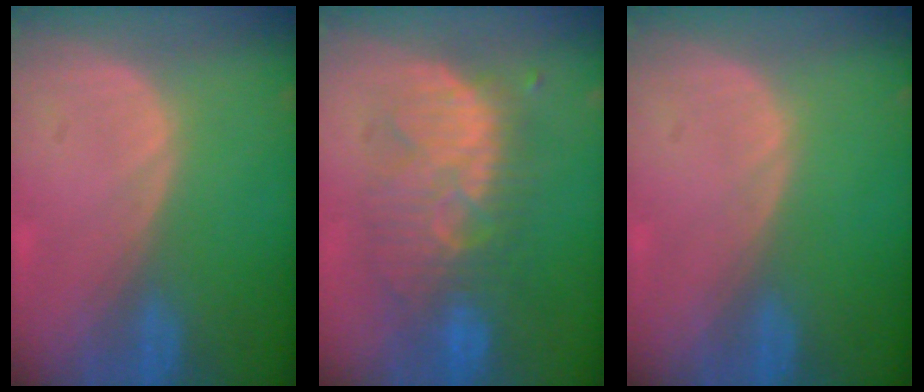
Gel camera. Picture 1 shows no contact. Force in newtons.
{"total": 9.1, "press": 9.1, "slide": 0.6}
{"total": 0.0}